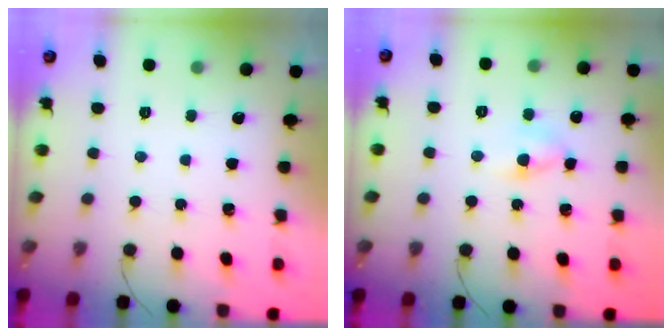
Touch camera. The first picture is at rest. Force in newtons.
{"total": 4.8, "press": 4.7, "slide": 1.2}